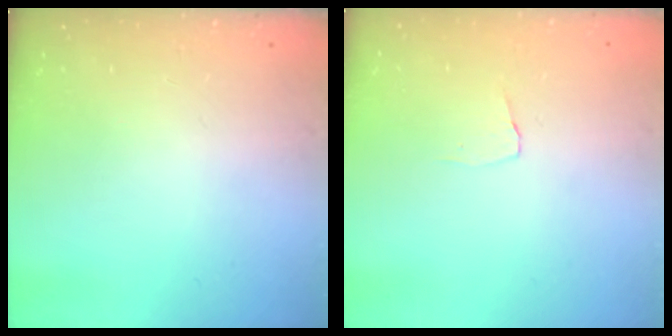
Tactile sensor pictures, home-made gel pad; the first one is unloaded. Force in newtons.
{"total": 2.9, "press": 2.8, "slide": 0.3}